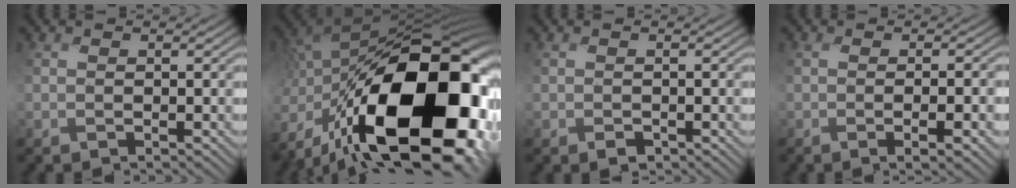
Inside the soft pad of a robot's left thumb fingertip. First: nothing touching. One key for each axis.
{"total": 21.7, "fx": -6.3, "fy": 9.6, "fz": 18.4, "tx": -0.333, "ty": -0.014, "tz": -0.086}
{"total": 1.3, "fx": -0.8, "fy": 0.8, "fz": 0.5, "tx": -0.009, "ty": -0.002, "tz": -0.017}
{"total": 3.0, "fx": -0.8, "fy": -0.3, "fz": 2.9, "tx": -0.050, "ty": 0.006, "tz": -0.010}